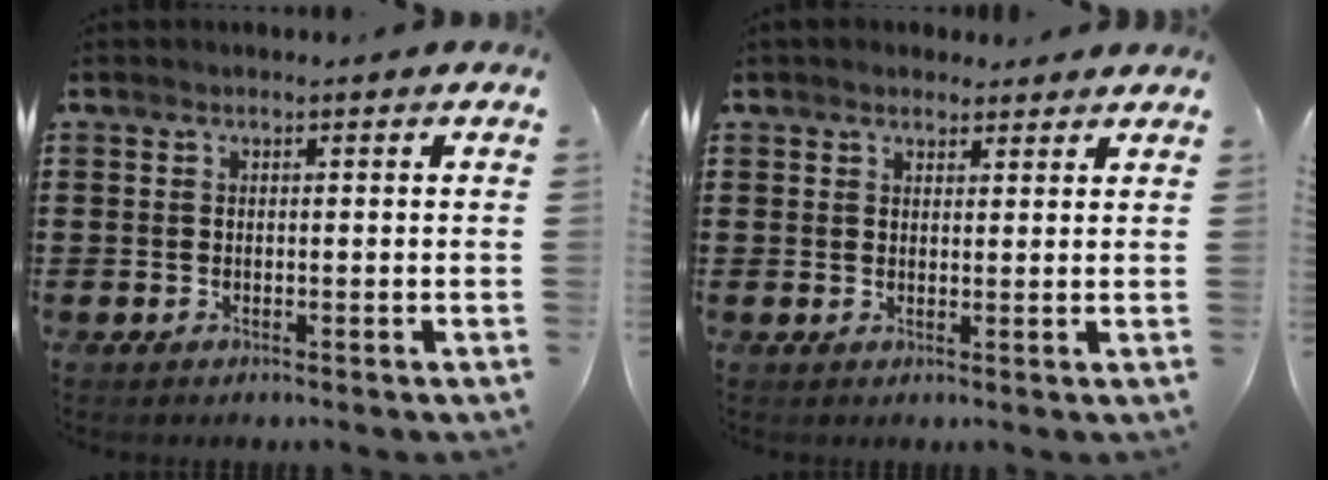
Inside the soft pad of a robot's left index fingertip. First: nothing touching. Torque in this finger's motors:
{"motor_torque": [2.14, 0.00, 0.45, 0.09]}